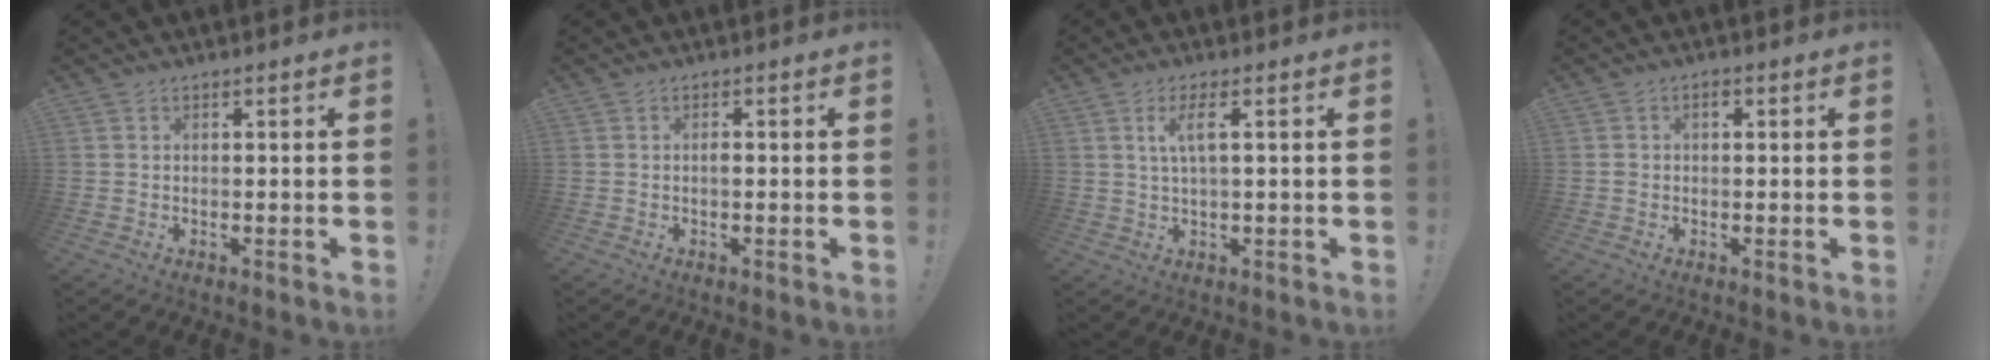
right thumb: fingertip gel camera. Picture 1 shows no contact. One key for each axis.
{"total": 0.9, "fx": -0.4, "fy": 0.3, "fz": 0.8, "tx": -0.020, "ty": 0.002, "tz": -0.007}
{"total": 4.8, "fx": 1.2, "fy": 0.8, "fz": 4.6, "tx": -0.087, "ty": 0.000, "tz": 0.016}
{"total": 1.7, "fx": 0.1, "fy": 1.2, "fz": 1.1, "tx": -0.021, "ty": 0.006, "tz": 0.000}